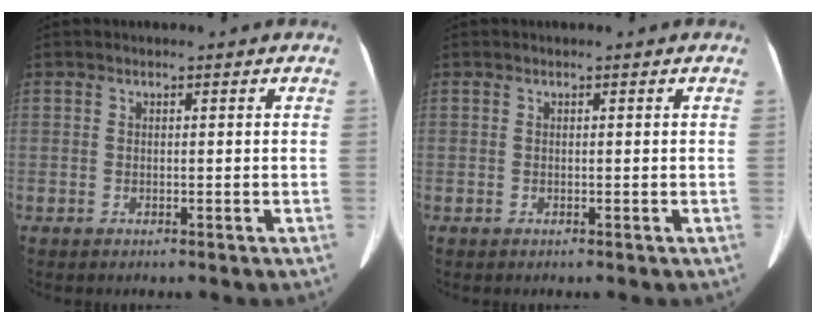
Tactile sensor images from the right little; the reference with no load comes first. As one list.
[{"total": 0.0}]